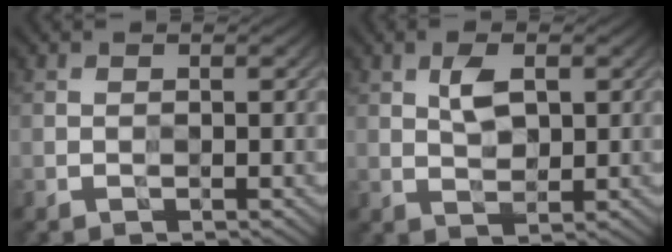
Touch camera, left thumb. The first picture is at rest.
{"total": 3.4, "force": [1.5, 1.6, 2.6], "torque": [-0.057, 0.001, 0.029]}